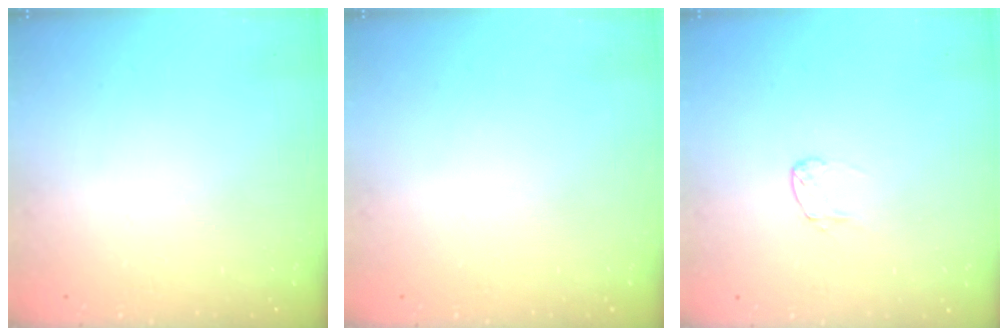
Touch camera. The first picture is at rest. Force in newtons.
{"total": 0.0}
{"total": 4.8, "press": 4.7, "slide": 0.3}